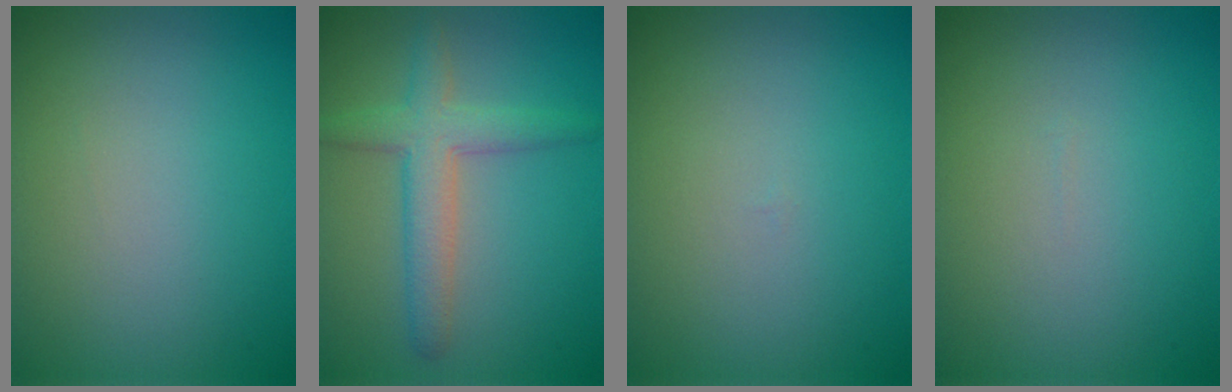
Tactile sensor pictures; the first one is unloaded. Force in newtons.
{"total": 4.0, "press": 4.0, "slide": 0.3}
{"total": 0.0}
{"total": 0.0}